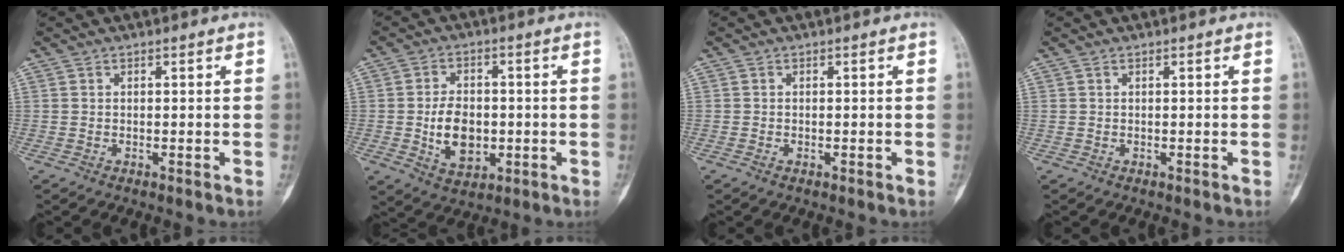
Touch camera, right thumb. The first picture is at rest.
{"total": 9.0, "force": [-1.2, 6.2, 6.5], "torque": [-0.089, 0.003, -0.012]}
{"total": 0.5, "force": [-0.2, 0.4, 0.3], "torque": [-0.008, 0.001, -0.003]}
{"total": 0.0}